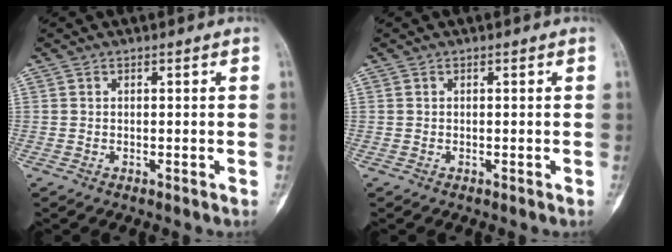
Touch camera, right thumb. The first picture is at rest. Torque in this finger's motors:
{"motor_torque": [0.08, 0.03, -0.03, 0.12, 0.04]}